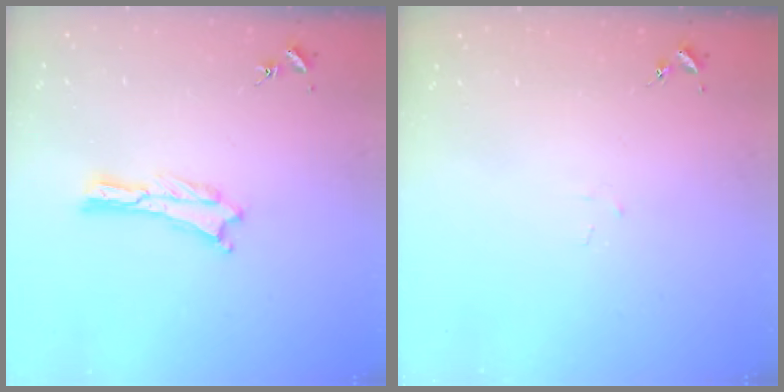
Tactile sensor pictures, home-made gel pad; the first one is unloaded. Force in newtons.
{"total": 1.0, "press": 1.0, "slide": 0.1}